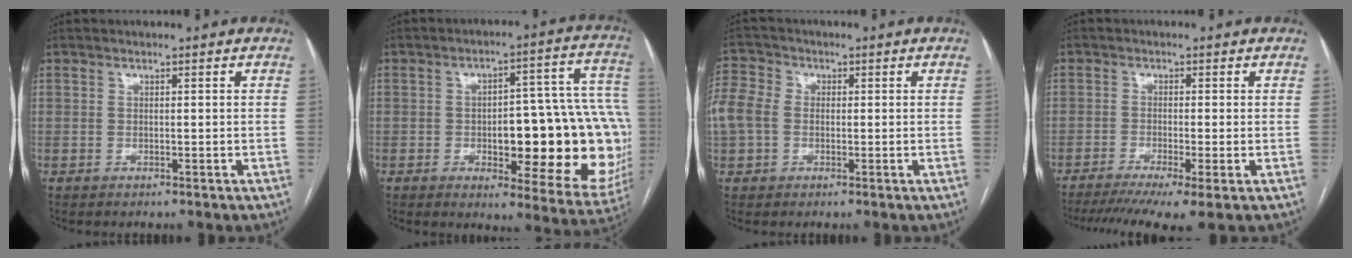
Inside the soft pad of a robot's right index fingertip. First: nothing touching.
{"total": 24.7, "force": [-3.4, 7.7, 23.2], "torque": [-0.205, 0.039, -0.020]}
{"total": 15.4, "force": [0.7, 13.3, 7.6], "torque": [-0.250, 0.054, 0.015]}
{"total": 9.2, "force": [-6.2, 0.5, 6.7], "torque": [-0.106, -0.012, -0.099]}